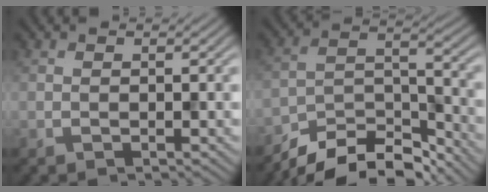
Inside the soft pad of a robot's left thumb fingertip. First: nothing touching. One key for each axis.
{"total": 9.9, "fx": -8.6, "fy": 2.8, "fz": 4.2, "tx": -0.070, "ty": -0.001, "tz": -0.161}